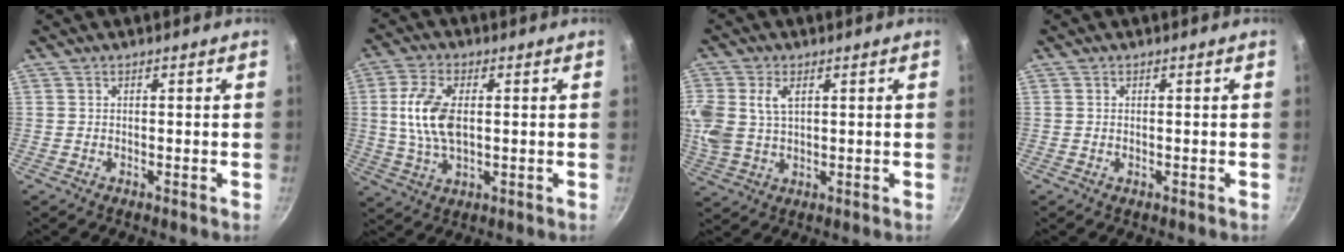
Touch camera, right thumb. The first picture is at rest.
{"total": 10.7, "force": [1.0, 5.6, 9.0], "torque": [-0.190, 0.000, 0.022]}
{"total": 11.2, "force": [2.7, 7.2, 8.2], "torque": [-0.205, 0.002, 0.061]}
{"total": 0.0}